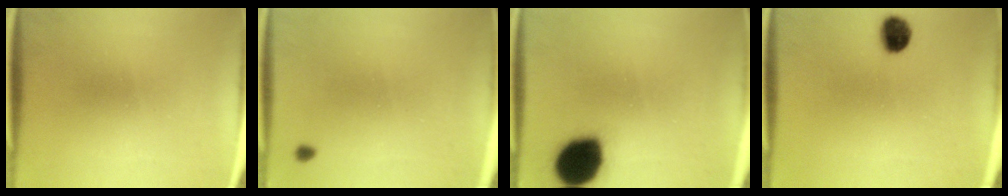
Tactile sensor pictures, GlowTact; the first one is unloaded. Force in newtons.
{"total": 0.8}
{"total": 16.3}
{"total": 6.3}